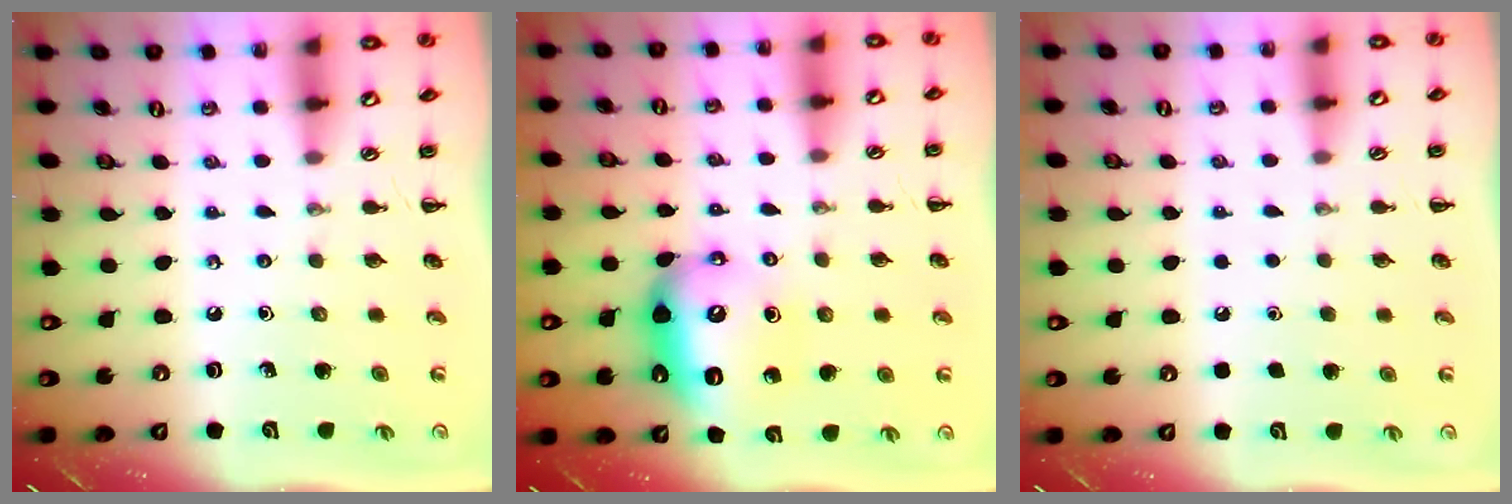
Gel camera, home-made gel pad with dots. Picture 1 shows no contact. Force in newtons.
{"total": 10.8, "press": 10.7, "slide": 1.3}
{"total": 1.6, "press": 1.6, "slide": 0.1}